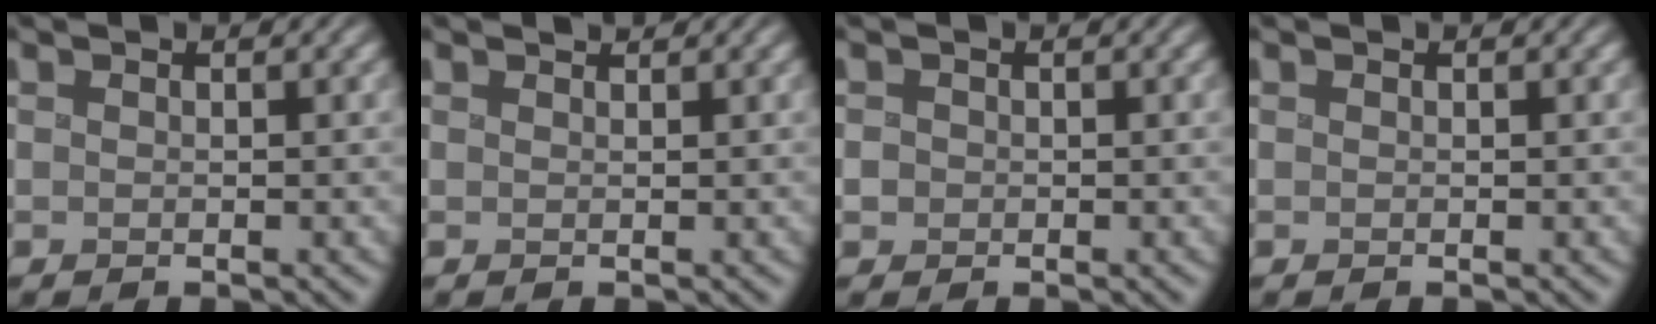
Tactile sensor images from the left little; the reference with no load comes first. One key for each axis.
{"total": 0.8, "fx": 0.8, "fy": 0.1, "fz": 0.1, "tx": -0.002, "ty": 0.003, "tz": 0.012}
{"total": 0.8, "fx": -0.3, "fy": 0.7, "fz": 0.0, "tx": 0.002, "ty": -0.001, "tz": -0.001}
{"total": 0.0}